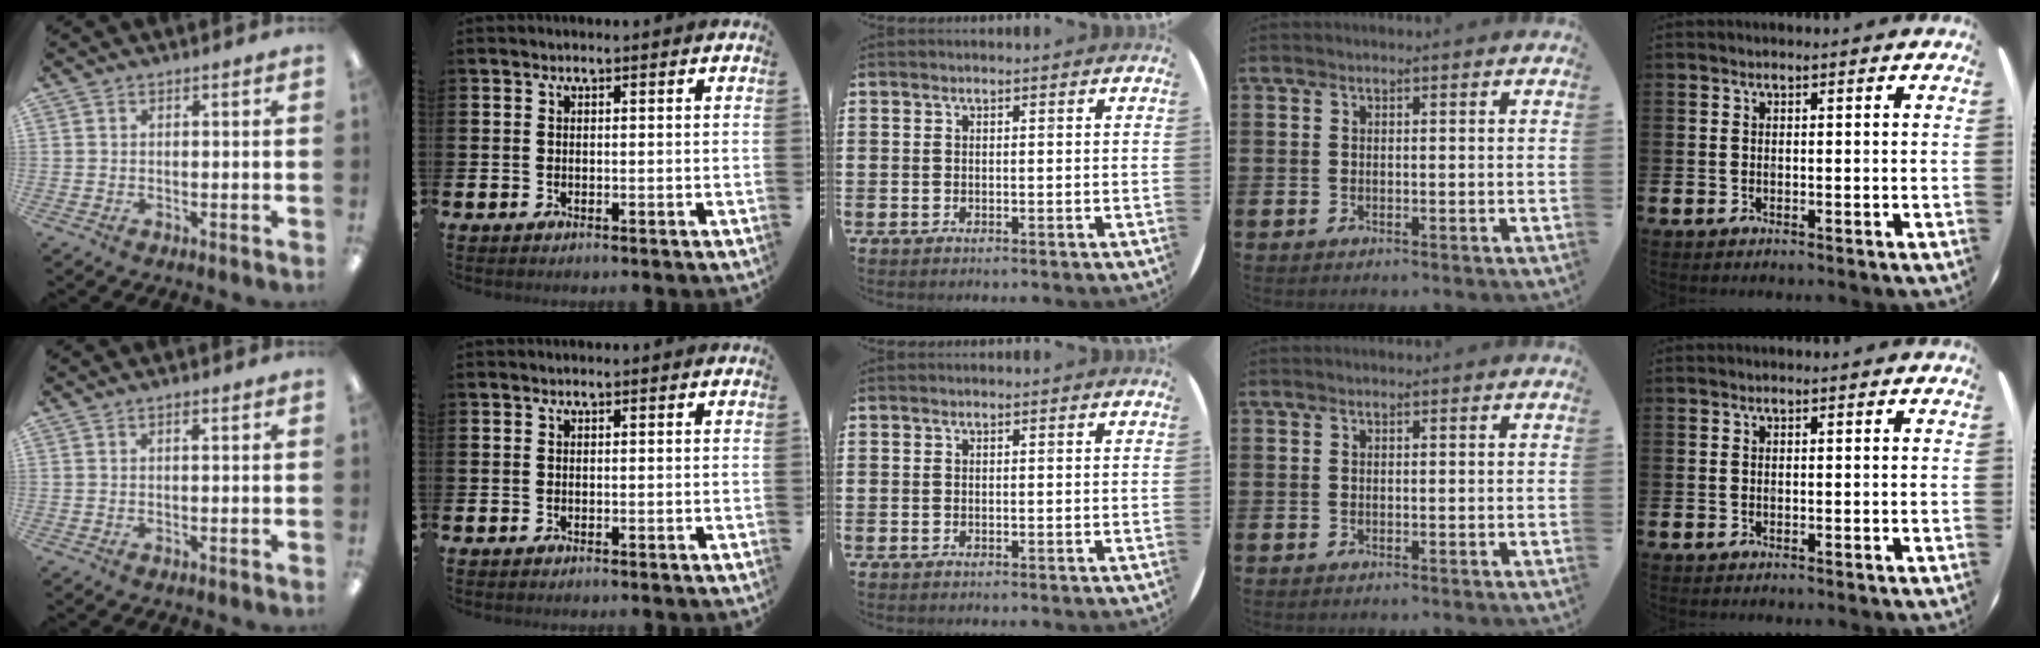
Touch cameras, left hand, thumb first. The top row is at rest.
{"thumb": {"total": 0.9, "force": [0.6, 0.2, 0.6], "torque": [-0.006, -0.001, 0.007]}}